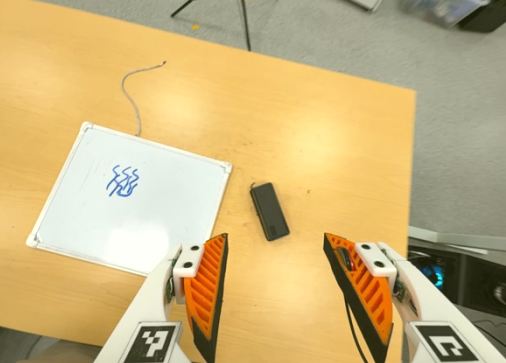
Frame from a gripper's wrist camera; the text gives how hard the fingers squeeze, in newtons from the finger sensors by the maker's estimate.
{"total": 0.0}